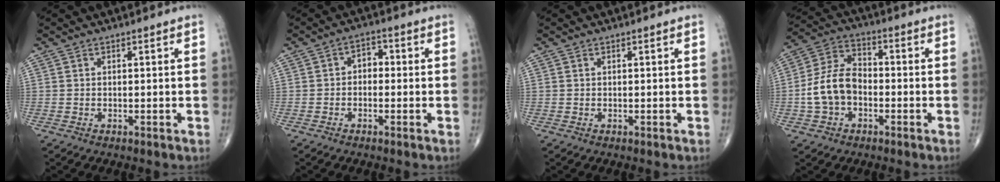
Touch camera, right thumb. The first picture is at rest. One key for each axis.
{"total": 3.3, "fx": -0.4, "fy": 2.4, "fz": 2.2, "tx": -0.014, "ty": 0.015, "tz": -0.019}
{"total": 0.0}
{"total": 10.7, "fx": -2.2, "fy": 7.5, "fz": 7.3, "tx": -0.134, "ty": 0.039, "tz": -0.050}